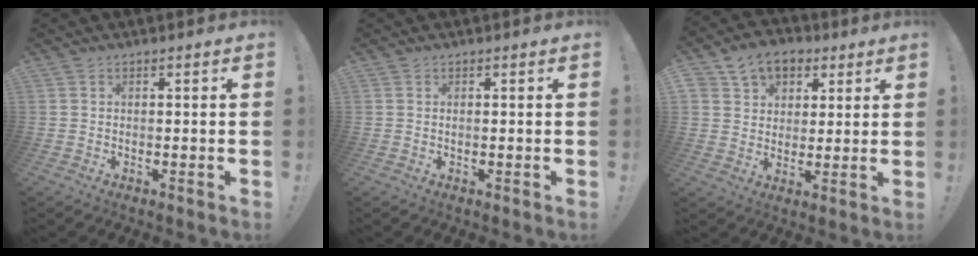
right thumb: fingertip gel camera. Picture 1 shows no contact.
{"total": 0.0}
{"total": 10.5, "force": [5.7, 7.9, 3.8], "torque": [-0.060, -0.024, 0.114]}